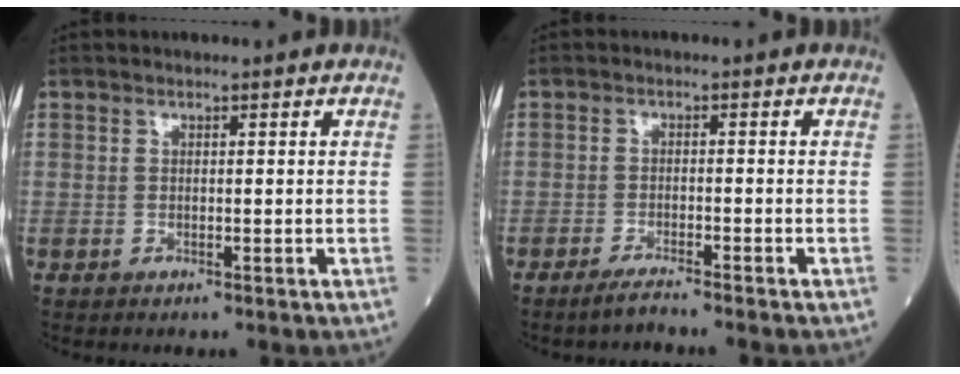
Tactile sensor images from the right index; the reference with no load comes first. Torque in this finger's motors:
{"motor_torque": [-0.12, -0.09, 0.03, -0.01]}